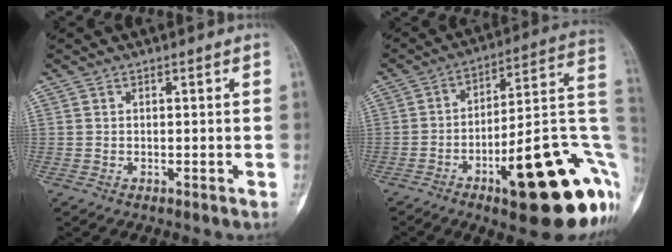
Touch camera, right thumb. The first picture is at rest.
{"total": 27.3, "force": [-8.5, 7.8, 24.7], "torque": [-0.262, 0.035, -0.110]}